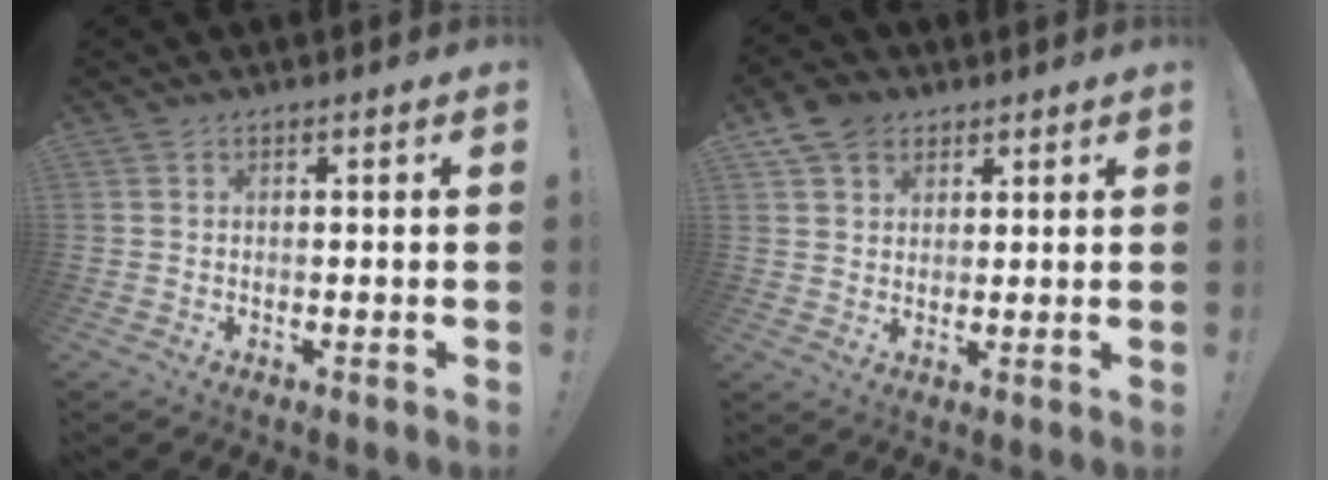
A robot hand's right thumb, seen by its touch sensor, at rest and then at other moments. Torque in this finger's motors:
{"motor_torque": [-0.32, 0.55, 0.16, -0.03, 0.19]}